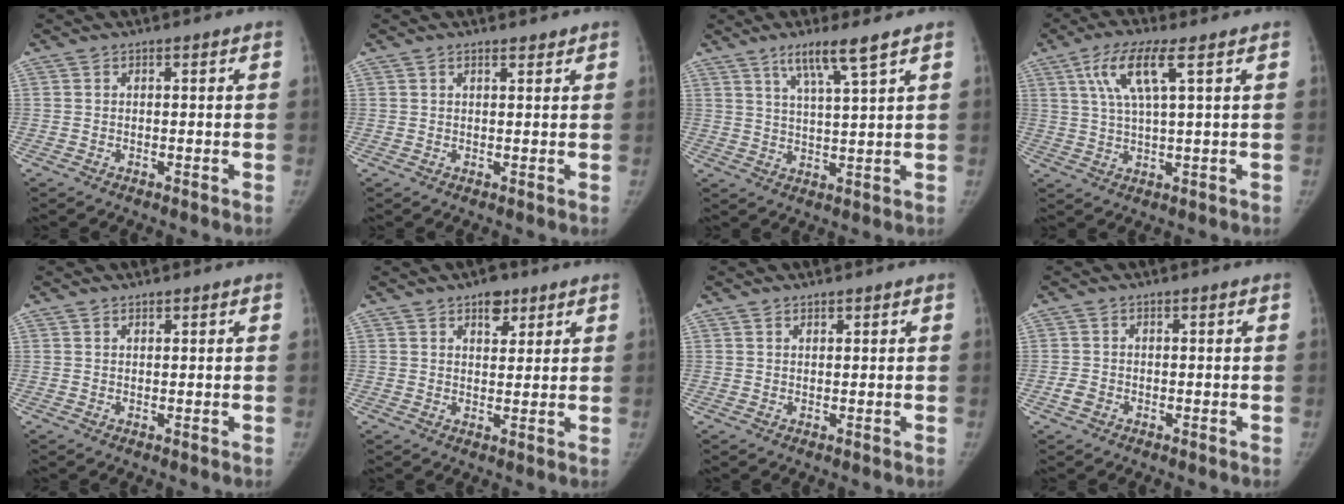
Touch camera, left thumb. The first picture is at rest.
{"total": 1.4, "force": [1.1, 0.5, 0.6], "torque": [-0.002, -0.006, 0.016]}
{"total": 7.0, "force": [4.6, 0.1, 5.3], "torque": [-0.097, -0.025, 0.087]}
{"total": 8.4, "force": [3.6, 1.4, 7.5], "torque": [-0.165, -0.004, 0.071]}
{"total": 0.7, "force": [0.6, 0.3, 0.2], "torque": [0.002, -0.003, 0.008]}
{"total": 4.7, "force": [2.9, 2.6, 2.5], "torque": [-0.010, -0.014, 0.041]}
{"total": 0.9, "force": [0.7, 0.4, 0.3], "torque": [0.003, -0.003, 0.010]}
{"total": 1.7, "force": [-0.8, 1.4, 0.7], "torque": [-0.008, 0.004, -0.016]}